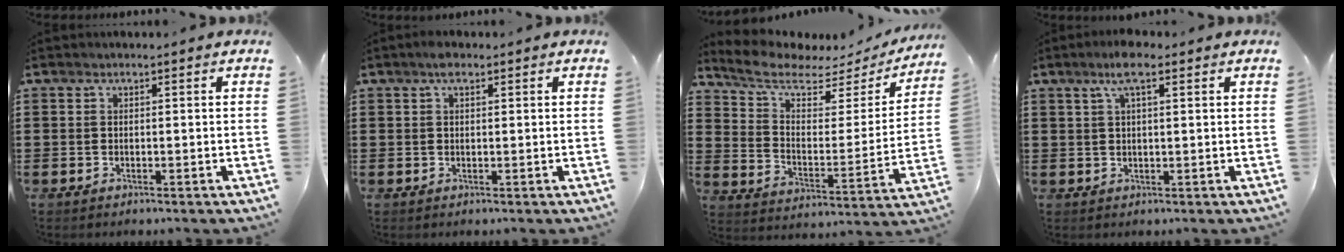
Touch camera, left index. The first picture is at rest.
{"total": 2.0, "force": [1.2, 0.8, 1.4], "torque": [-0.024, 0.002, 0.019]}
{"total": 6.4, "force": [5.0, 2.3, 3.3], "torque": [-0.089, -0.030, 0.083]}
{"total": 4.7, "force": [2.6, 1.0, 3.7], "torque": [-0.079, 0.007, 0.045]}